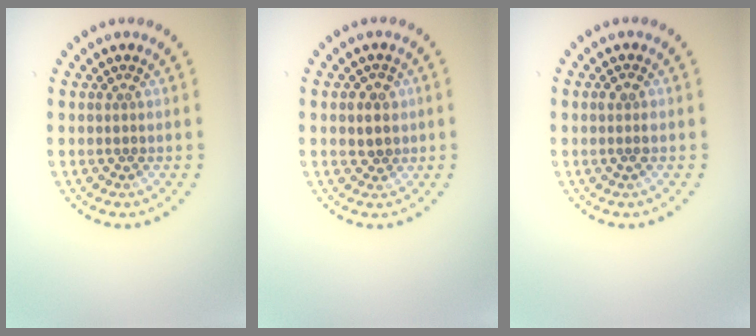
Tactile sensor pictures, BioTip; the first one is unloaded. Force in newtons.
{"total": 2.3, "press": 2.2, "slide": 0.7}
{"total": 1.2, "press": 1.1, "slide": 0.4}